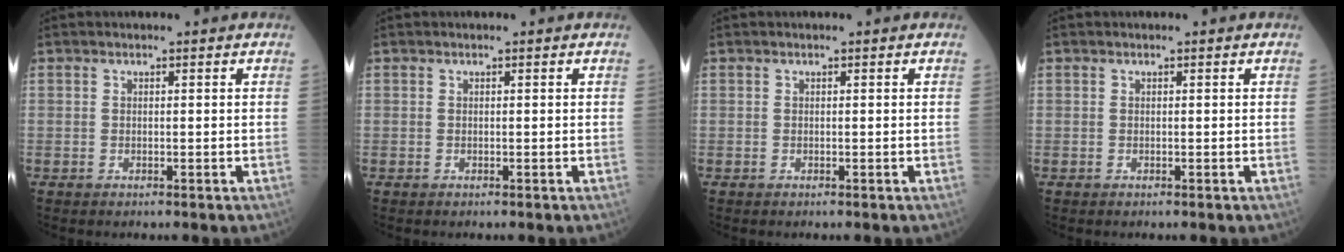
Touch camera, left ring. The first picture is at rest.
{"total": 0.0}
{"total": 0.0}
{"total": 0.0}